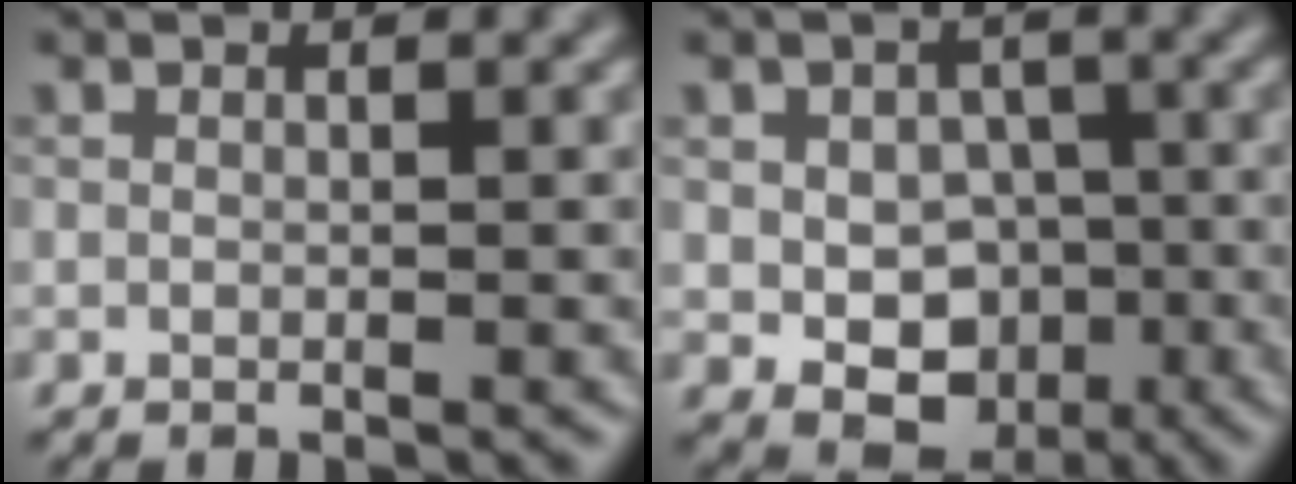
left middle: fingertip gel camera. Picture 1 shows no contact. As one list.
[{"total": 5.9, "force": [-1.4, 4.7, 3.3], "torque": [-0.031, -0.005, -0.030]}]